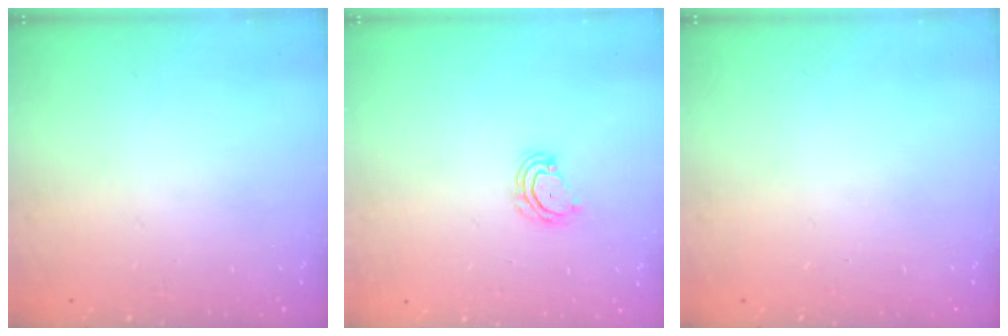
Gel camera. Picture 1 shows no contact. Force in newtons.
{"total": 5.6, "press": 5.5, "slide": 0.5}
{"total": 0.0}